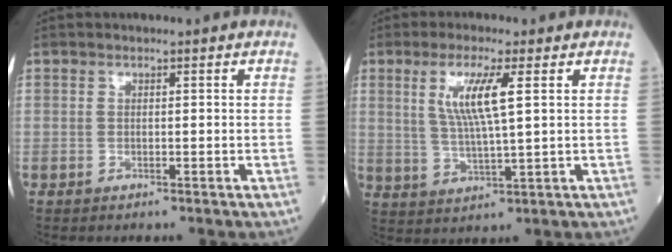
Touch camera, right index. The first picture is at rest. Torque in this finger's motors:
{"motor_torque": [0.37, 0.24, 0.22, 0.14]}